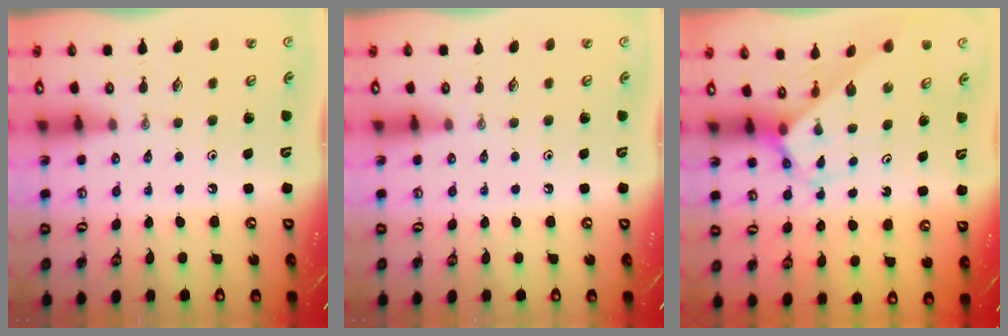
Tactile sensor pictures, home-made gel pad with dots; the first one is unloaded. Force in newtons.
{"total": 0.0}
{"total": 3.0, "press": 3.0, "slide": 0.2}